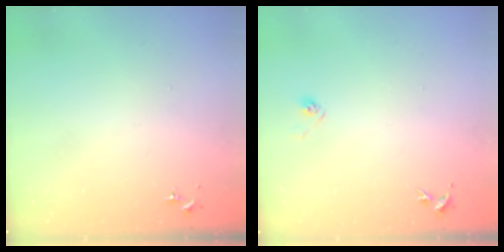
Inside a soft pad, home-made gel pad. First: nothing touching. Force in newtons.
{"total": 2.9, "press": 2.5, "slide": 1.5}